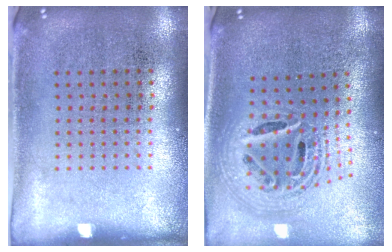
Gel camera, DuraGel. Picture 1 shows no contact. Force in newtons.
{"total": 2.4, "press": 1.8, "slide": 1.6}